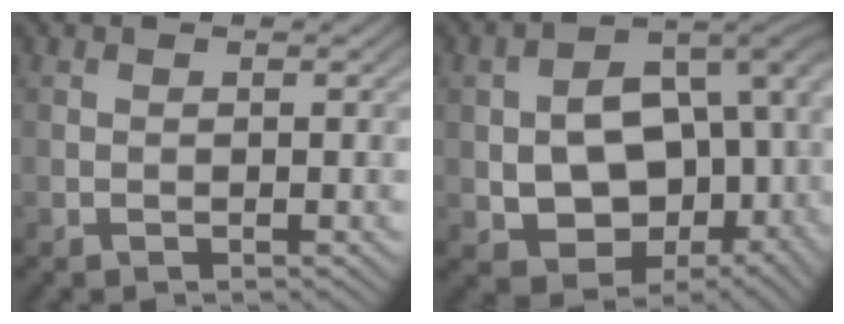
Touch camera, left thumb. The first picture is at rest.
{"total": 15.3, "force": [-1.2, 10.7, 10.8], "torque": [-0.191, -0.032, -0.002]}